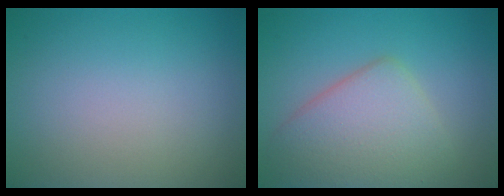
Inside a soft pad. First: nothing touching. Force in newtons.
{"total": 5.9, "press": 5.9, "slide": 0.3}